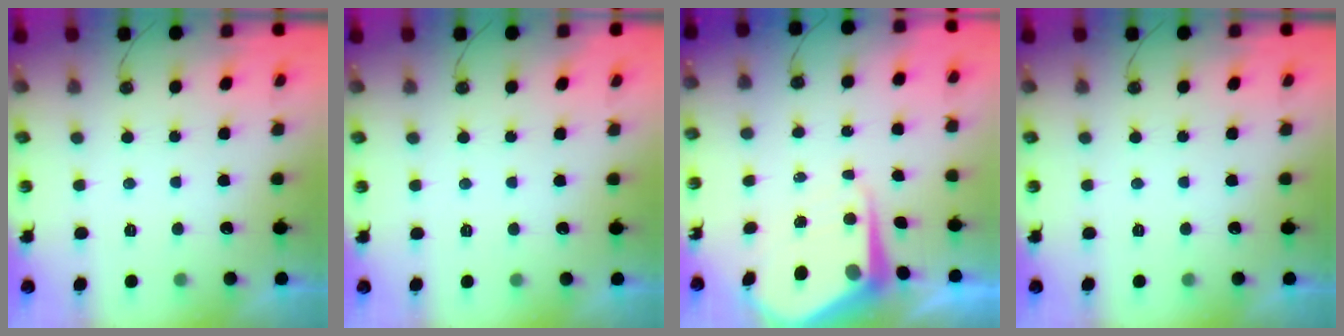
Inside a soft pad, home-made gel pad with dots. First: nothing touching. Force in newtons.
{"total": 0.0}
{"total": 7.7, "press": 7.6, "slide": 0.6}
{"total": 0.0}